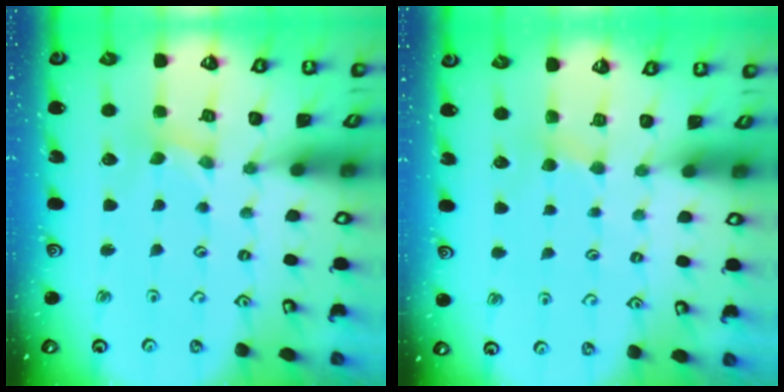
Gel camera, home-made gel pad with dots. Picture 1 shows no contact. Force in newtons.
{"total": 3.2, "press": 3.2, "slide": 0.5}